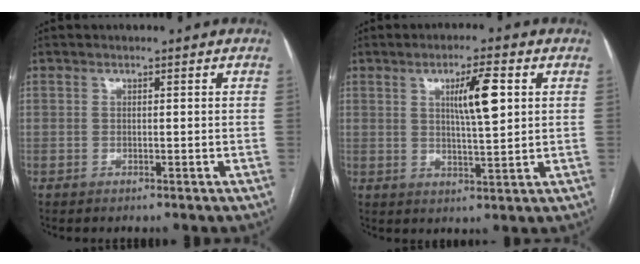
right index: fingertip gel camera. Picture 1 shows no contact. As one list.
[{"total": 6.8, "force": [2.0, 0.8, 6.4], "torque": [-0.110, 0.004, 0.036]}]